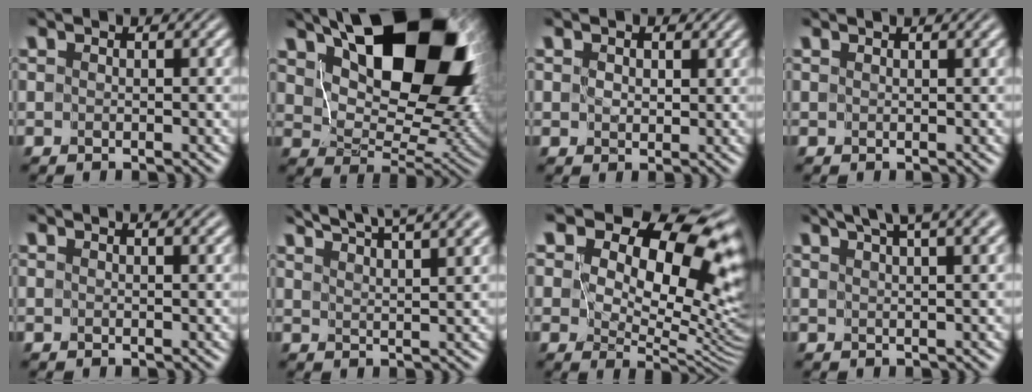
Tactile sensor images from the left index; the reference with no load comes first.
{"total": 17.5, "force": [8.4, 9.3, 12.2], "torque": [-0.183, 0.027, 0.140]}
{"total": 1.6, "force": [0.8, 1.3, 0.5], "torque": [-0.014, -0.003, 0.014]}
{"total": 1.4, "force": [1.1, 0.2, 0.8], "torque": [-0.009, -0.003, 0.008]}
{"total": 1.2, "force": [1.1, 0.1, 0.5], "torque": [-0.008, -0.004, 0.010]}
{"total": 9.4, "force": [7.6, 2.3, 5.1], "torque": [-0.047, 0.034, 0.070]}
{"total": 15.7, "force": [7.6, 7.8, 11.3], "torque": [-0.169, 0.013, 0.123]}
{"total": 7.4, "force": [5.3, 2.1, 4.6], "torque": [-0.035, 0.036, 0.044]}